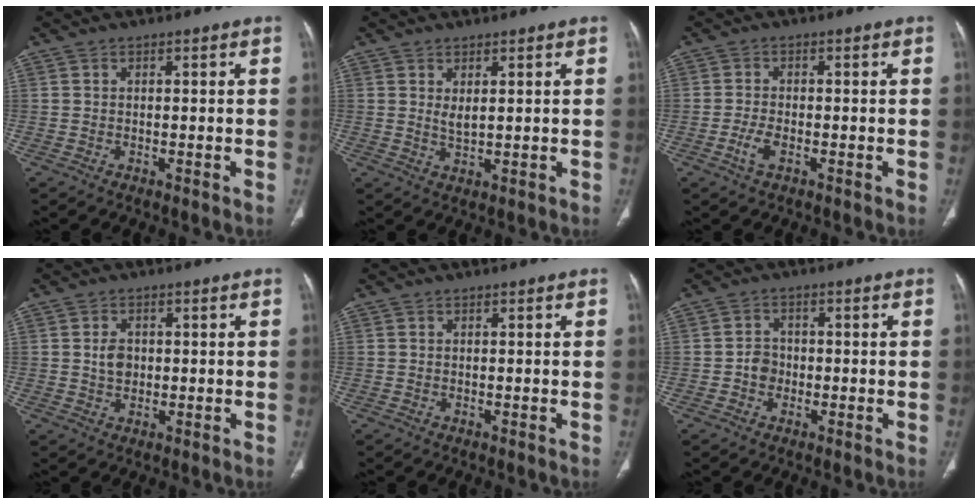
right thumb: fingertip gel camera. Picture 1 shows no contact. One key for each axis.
{"total": 2.4, "fx": 0.9, "fy": 0.8, "fz": 2.0, "tx": -0.038, "ty": -0.013, "tz": 0.022}
{"total": 3.5, "fx": -1.4, "fy": 1.7, "fz": 2.8, "tx": -0.065, "ty": 0.004, "tz": -0.025}
{"total": 3.2, "fx": 0.3, "fy": 2.4, "fz": 2.1, "tx": -0.030, "ty": 0.001, "tz": 0.005}
{"total": 0.0}
{"total": 3.1, "fx": -0.8, "fy": 2.7, "fz": 1.3, "tx": -0.006, "ty": 0.010, "tz": -0.020}